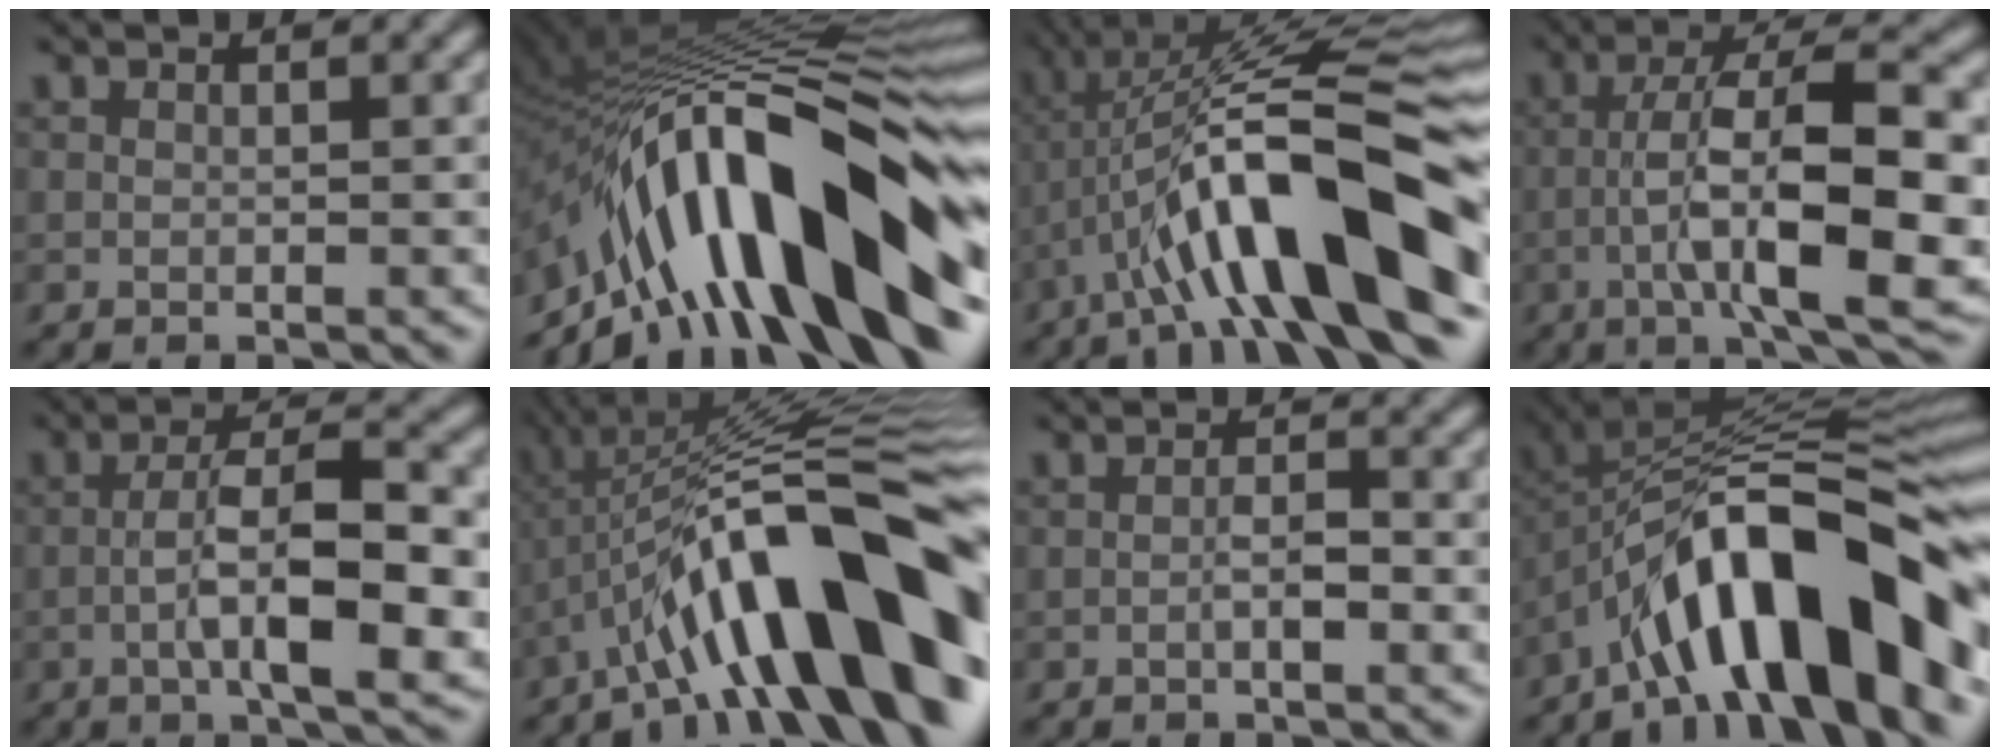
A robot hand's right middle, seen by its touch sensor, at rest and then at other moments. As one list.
[{"total": 16.1, "force": [-6.1, 5.2, 14.0], "torque": [-0.238, 0.045, -0.096]}, {"total": 13.2, "force": [-4.6, 2.8, 12.1], "torque": [-0.218, 0.035, -0.055]}, {"total": 11.5, "force": [-3.0, 2.8, 10.7], "torque": [-0.197, 0.018, -0.037]}, {"total": 8.1, "force": [-2.7, 1.9, 7.4], "torque": [-0.142, 0.021, -0.034]}, {"total": 13.9, "force": [-5.1, 3.3, 12.5], "torque": [-0.174, 0.047, -0.071]}, {"total": 1.4, "force": [-1.1, -0.3, 0.8], "torque": [-0.038, 0.014, -0.006]}, {"total": 12.7, "force": [-6.9, 3.4, 10.1], "torque": [-0.163, 0.023, -0.097]}]